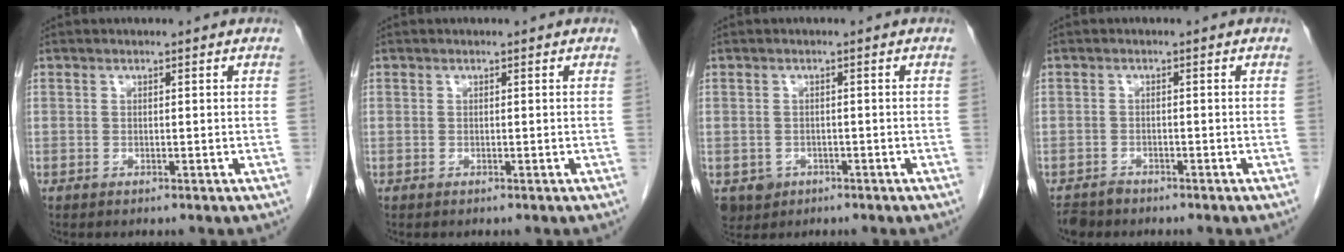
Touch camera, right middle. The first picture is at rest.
{"total": 0.0}
{"total": 3.7, "force": [-1.7, 3.2, 0.8], "torque": [-0.014, 0.001, -0.023]}
{"total": 2.4, "force": [-2.1, 0.9, 0.4], "torque": [-0.010, -0.004, -0.034]}